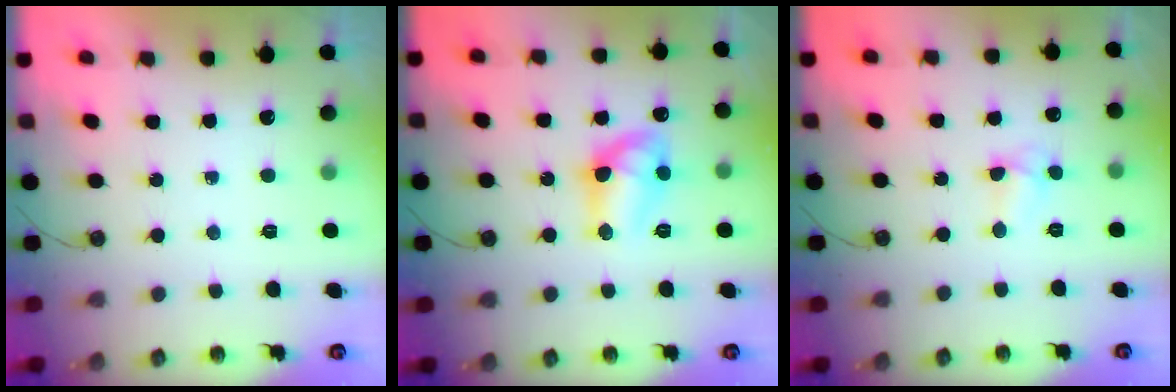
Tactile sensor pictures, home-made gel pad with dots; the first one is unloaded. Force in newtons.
{"total": 12.4, "press": 12.4, "slide": 1.0}
{"total": 3.7, "press": 3.7, "slide": 0.5}